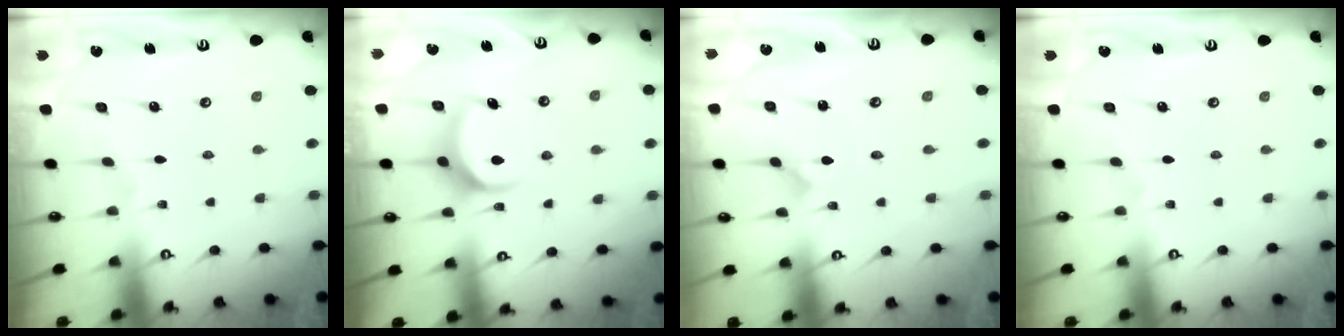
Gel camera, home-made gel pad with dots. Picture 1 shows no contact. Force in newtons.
{"total": 8.4, "press": 8.4, "slide": 0.6}
{"total": 0.9, "press": 0.9, "slide": 0.0}
{"total": 0.0}